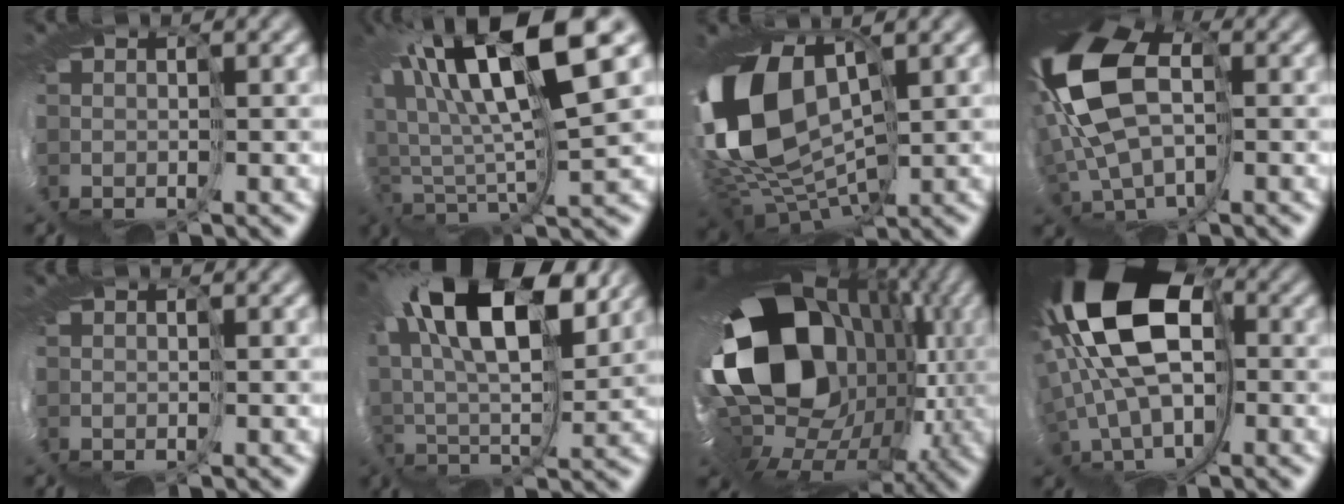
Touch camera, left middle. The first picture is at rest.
{"total": 13.0, "force": [8.5, 1.7, 9.7], "torque": [-0.199, 0.024, 0.149]}
{"total": 11.7, "force": [2.6, 7.3, 8.7], "torque": [-0.207, -0.012, 0.044]}
{"total": 11.2, "force": [3.2, 6.2, 8.8], "torque": [-0.213, 0.001, 0.044]}
{"total": 0.0}
{"total": 14.2, "force": [8.8, 5.0, 10.0], "torque": [-0.181, 0.054, 0.123]}
{"total": 18.4, "force": [3.8, 14.3, 11.0], "torque": [-0.177, -0.018, 0.010]}
{"total": 13.1, "force": [3.7, 7.8, 9.8], "torque": [-0.176, 0.012, 0.046]}